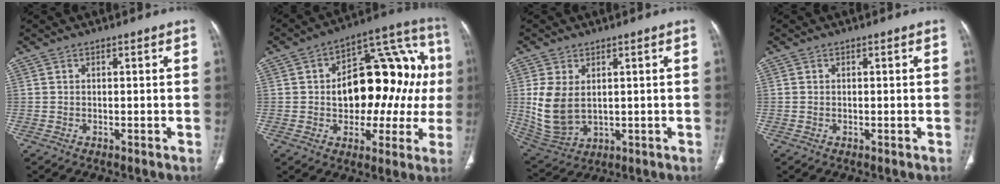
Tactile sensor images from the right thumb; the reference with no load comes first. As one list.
[{"total": 22.4, "force": [1.1, 13.3, 18.0], "torque": [-0.199, 0.041, 0.018]}, {"total": 10.1, "force": [1.3, 6.8, 7.3], "torque": [-0.143, -0.010, 0.047]}, {"total": 0.0}]